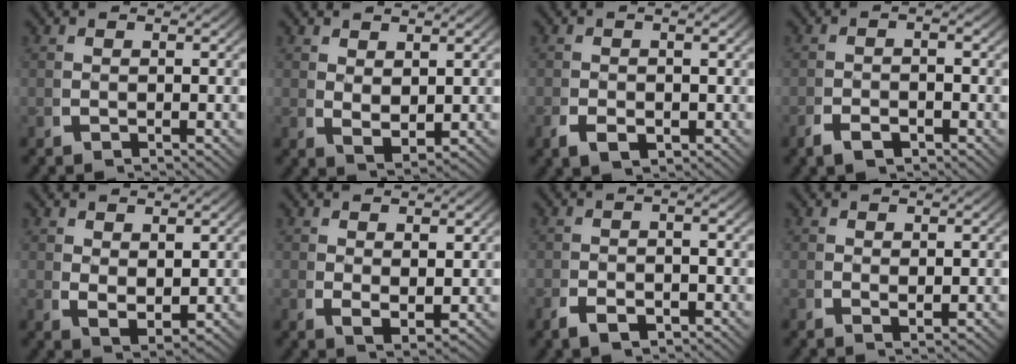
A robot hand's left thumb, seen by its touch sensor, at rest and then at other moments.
{"total": 2.4, "force": [1.1, 1.4, 1.6], "torque": [-0.035, -0.017, 0.035]}
{"total": 2.5, "force": [-0.8, 1.6, 1.6], "torque": [-0.033, -0.015, -0.006]}
{"total": 2.1, "force": [-1.5, 1.1, 1.1], "torque": [-0.017, -0.008, -0.025]}
{"total": 2.9, "force": [1.0, 1.8, 2.0], "torque": [-0.045, -0.021, 0.036]}
{"total": 2.4, "force": [0.8, 1.4, 1.8], "torque": [-0.039, -0.019, 0.027]}
{"total": 2.5, "force": [-1.4, 1.3, 1.6], "torque": [-0.030, -0.009, -0.020]}
{"total": 1.0, "force": [0.8, 0.3, 0.6], "torque": [-0.012, -0.007, 0.021]}